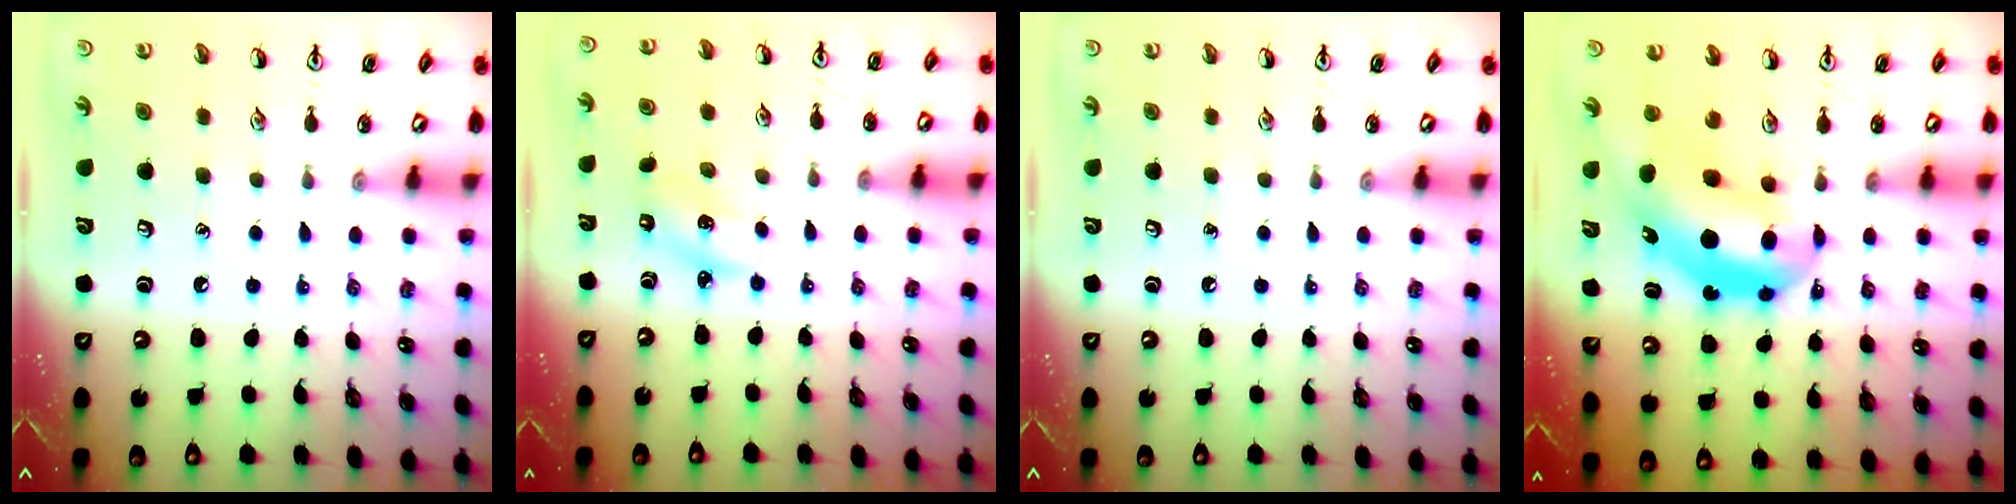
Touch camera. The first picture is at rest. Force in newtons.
{"total": 2.1, "press": 2.0, "slide": 0.7}
{"total": 0.0}
{"total": 9.9, "press": 9.5, "slide": 2.9}